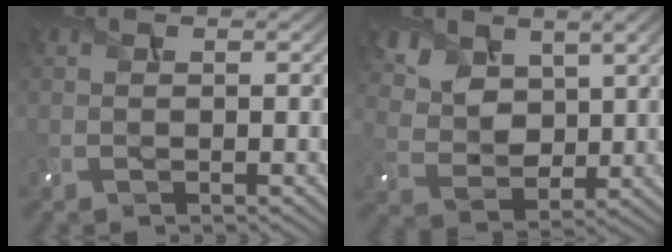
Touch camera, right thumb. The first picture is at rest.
{"total": 6.8, "force": [3.8, 4.2, 3.7], "torque": [-0.104, -0.013, 0.075]}